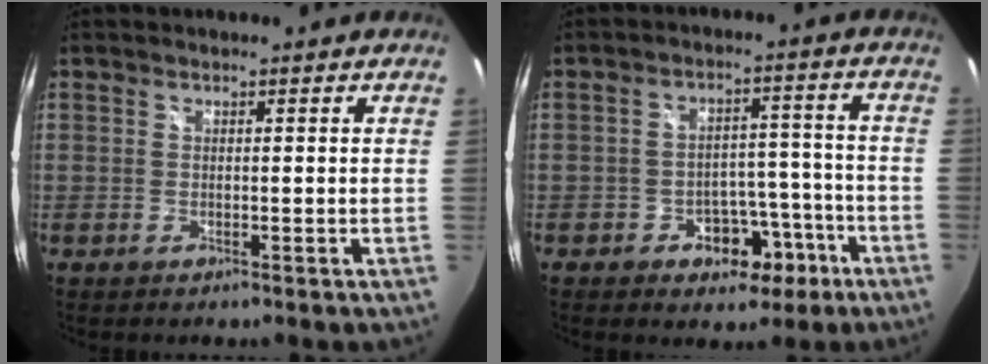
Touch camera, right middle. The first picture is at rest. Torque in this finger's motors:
{"motor_torque": [0.69, -0.43, 0.10, 0.04]}